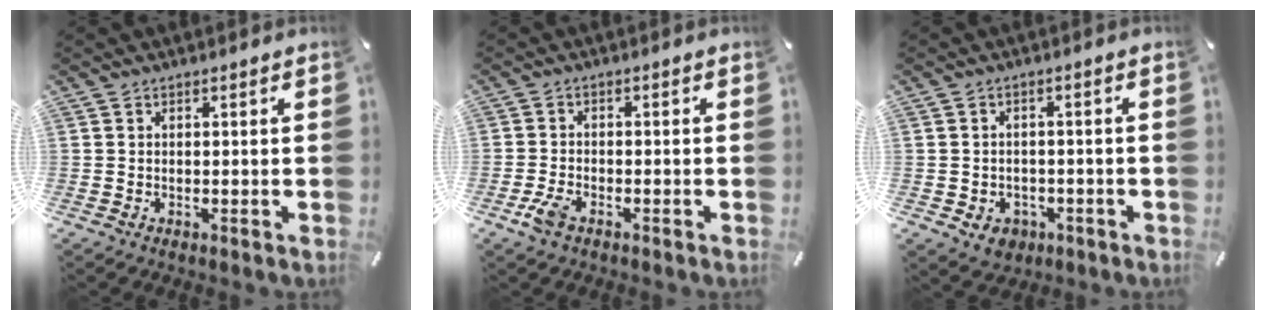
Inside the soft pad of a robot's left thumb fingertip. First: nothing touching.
{"total": 4.0, "force": [-2.4, 2.0, 2.5], "torque": [-0.066, 0.003, -0.050]}
{"total": 4.6, "force": [-1.8, 3.8, 1.8], "torque": [-0.027, 0.007, -0.034]}